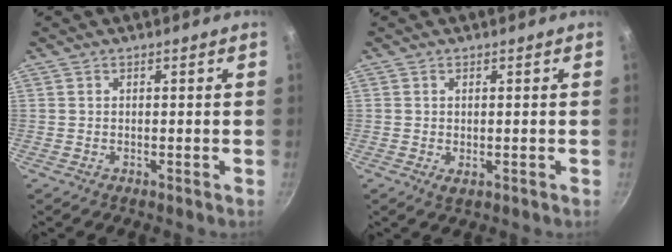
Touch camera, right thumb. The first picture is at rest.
{"total": 1.6, "force": [-0.2, 0.7, 1.5], "torque": [-0.025, -0.006, -0.002]}